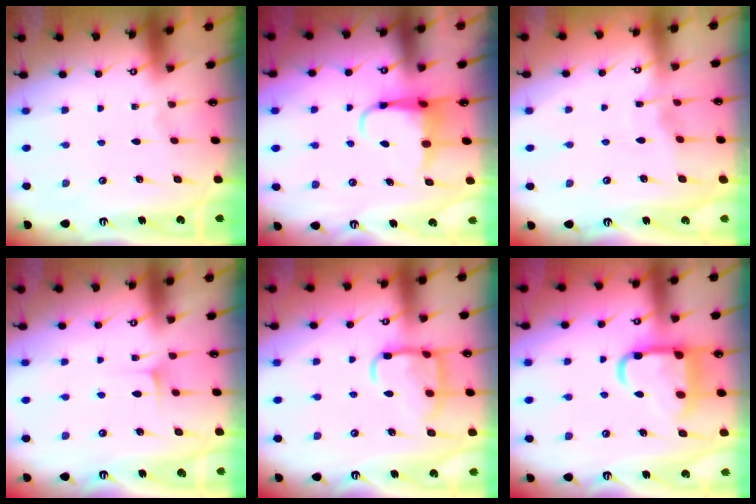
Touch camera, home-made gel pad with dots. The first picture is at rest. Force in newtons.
{"total": 6.1, "press": 6.0, "slide": 0.9}
{"total": 3.0, "press": 3.0, "slide": 0.3}
{"total": 4.5, "press": 4.5, "slide": 0.6}
{"total": 13.0, "press": 13.0, "slide": 1.1}
{"total": 15.0, "press": 14.9, "slide": 1.4}